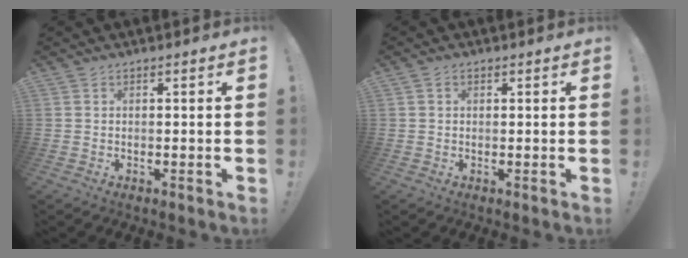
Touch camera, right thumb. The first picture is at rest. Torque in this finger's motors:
{"motor_torque": [0.07, -0.19, 0.07, -0.07, 0.05]}